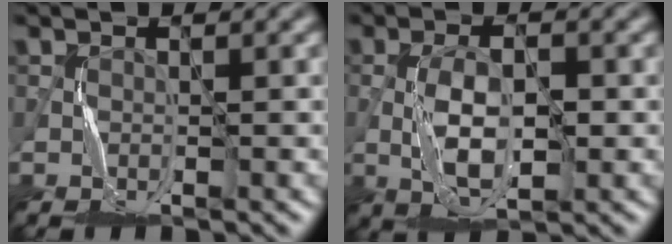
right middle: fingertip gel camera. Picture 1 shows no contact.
{"total": 5.1, "force": [-0.8, 2.2, 4.5], "torque": [-0.095, 0.001, -0.014]}